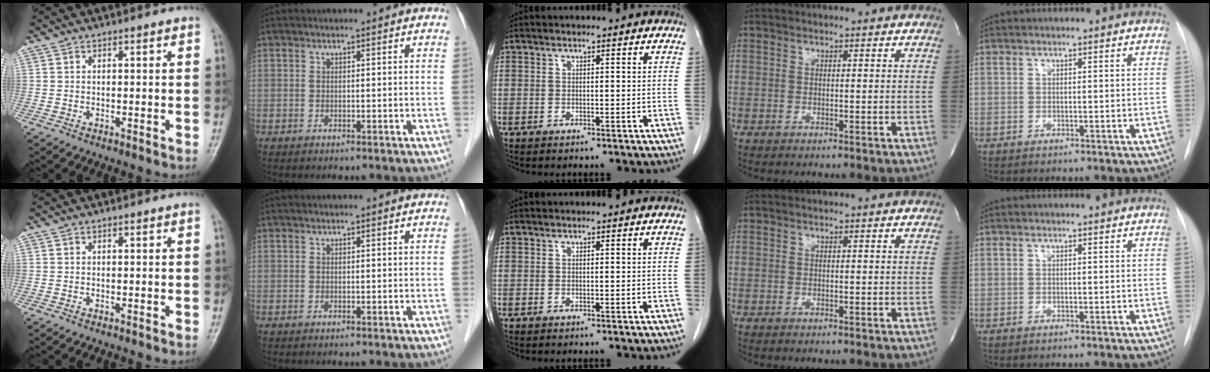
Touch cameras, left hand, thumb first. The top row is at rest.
{}